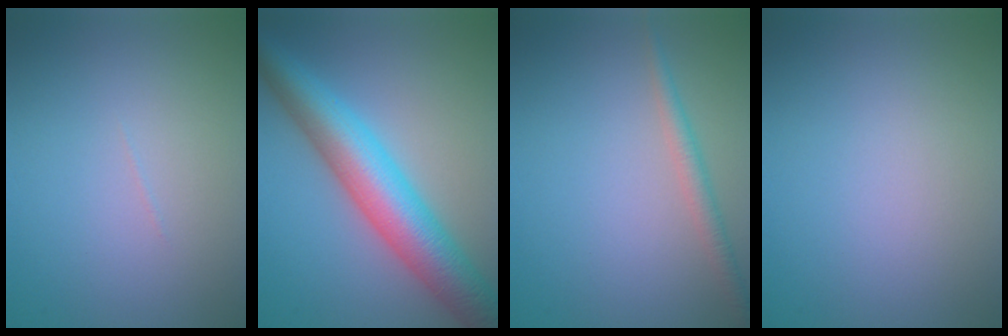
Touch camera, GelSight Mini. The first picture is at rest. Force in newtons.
{"total": 8.7, "press": 8.7, "slide": 0.1}
{"total": 1.9, "press": 1.9, "slide": 0.0}
{"total": 0.0}